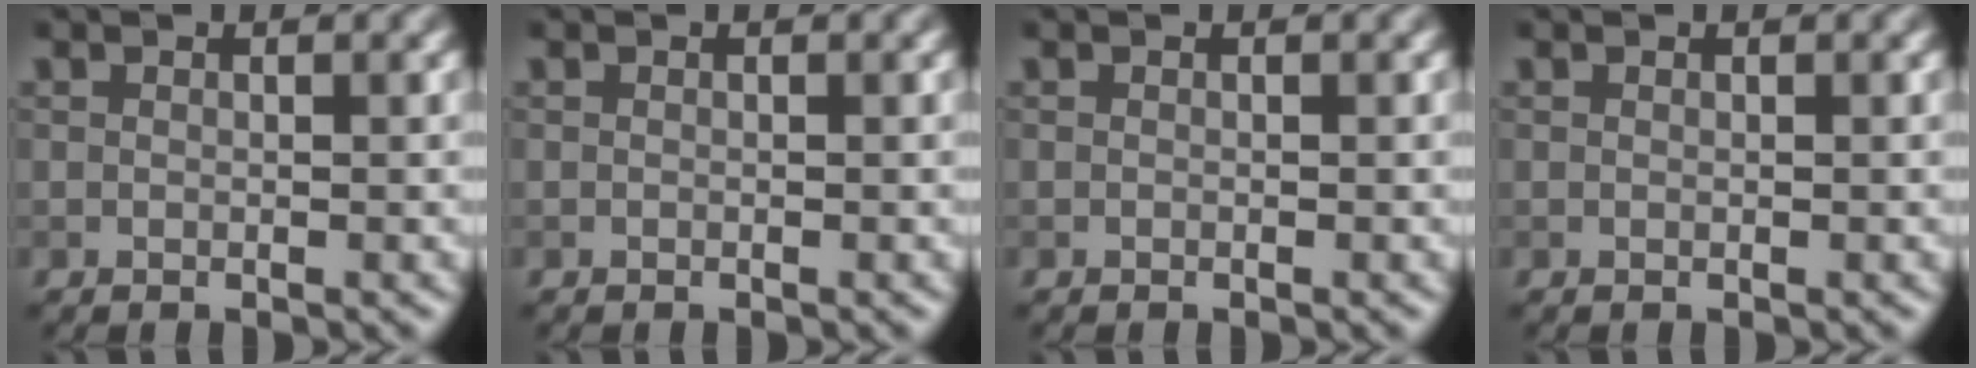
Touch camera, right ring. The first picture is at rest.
{"total": 0.0}
{"total": 0.0}
{"total": 0.0}